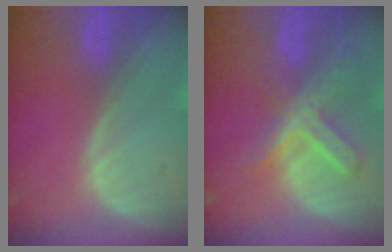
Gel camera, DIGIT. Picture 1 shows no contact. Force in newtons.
{"total": 7.3, "press": 6.3, "slide": 3.8}